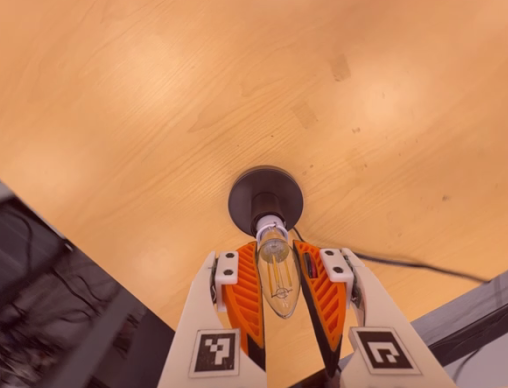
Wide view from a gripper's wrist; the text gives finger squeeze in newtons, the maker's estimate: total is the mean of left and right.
{"total": 12.4, "left": 12.4, "right": 12.3}